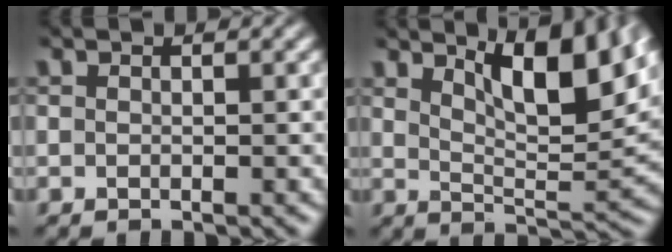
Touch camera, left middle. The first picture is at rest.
{"total": 7.8, "force": [4.1, 2.1, 6.3], "torque": [-0.094, 0.000, 0.072]}